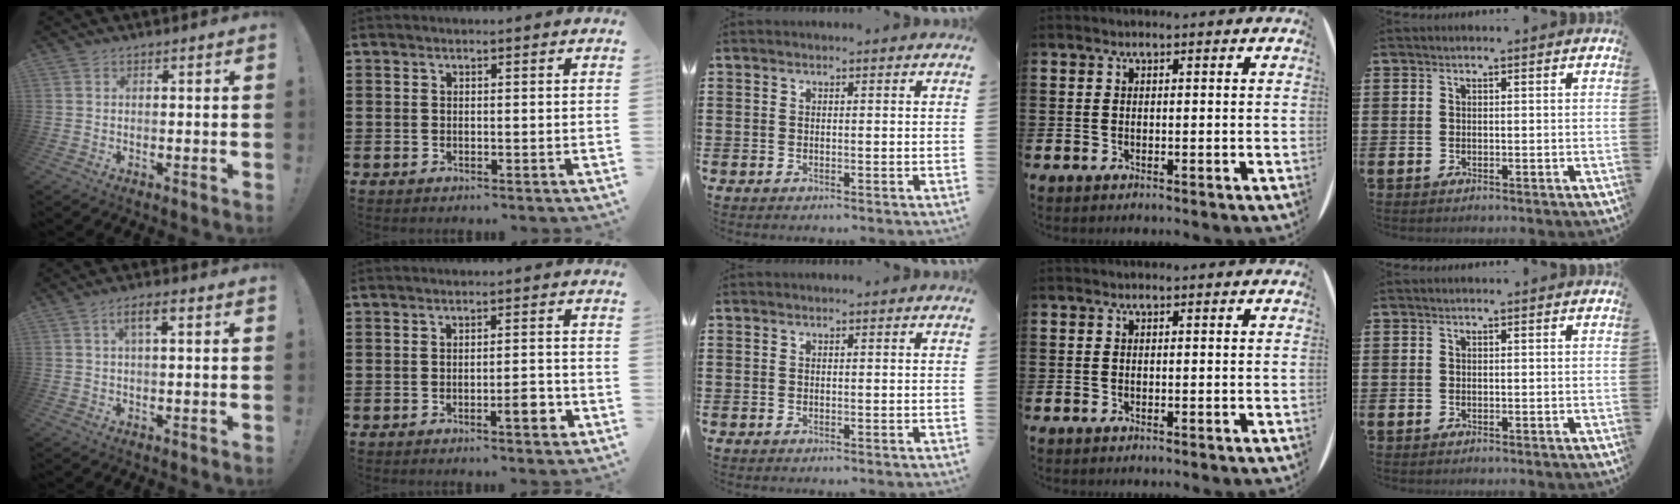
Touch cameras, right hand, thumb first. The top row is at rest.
{"thumb": {"total": 4.1, "force": [0.9, 1.0, 3.9], "torque": [-0.064, 0.003, 0.010]}, "index": {"total": 3.8, "force": [-1.7, 0.7, 3.3], "torque": [-0.043, -0.003, -0.030]}}